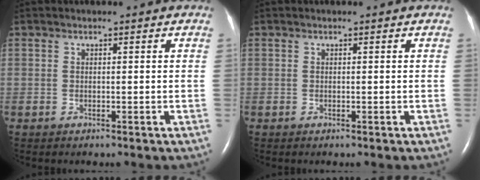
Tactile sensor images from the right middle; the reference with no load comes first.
{"total": 0.0}